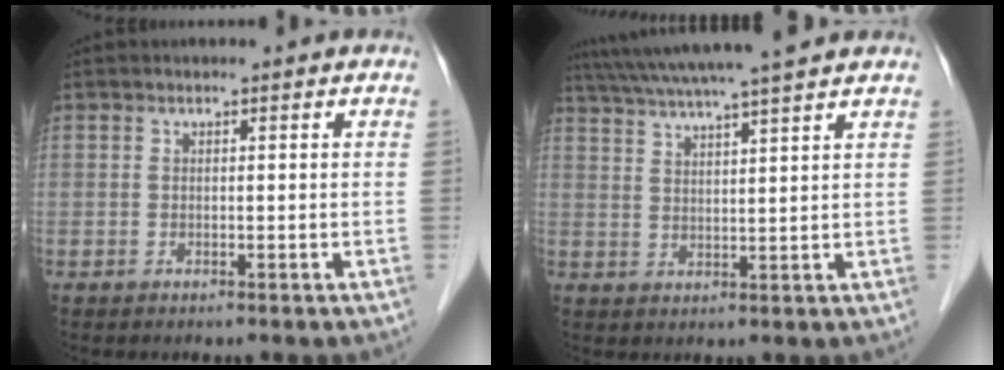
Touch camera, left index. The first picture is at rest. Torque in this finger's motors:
{"motor_torque": [-0.11, -0.91, 0.61, 0.15]}